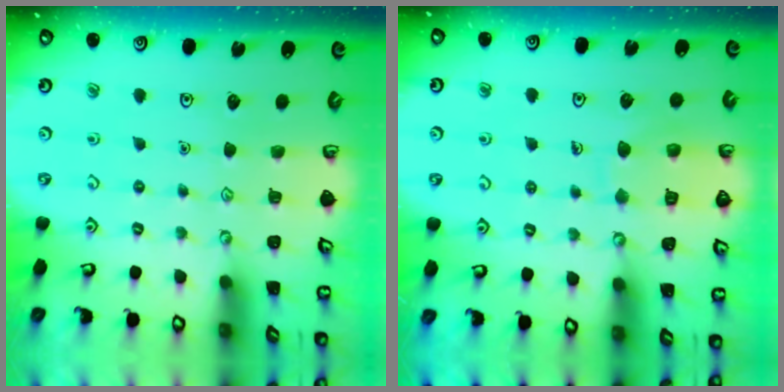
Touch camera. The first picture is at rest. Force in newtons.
{"total": 8.2, "press": 8.1, "slide": 0.8}